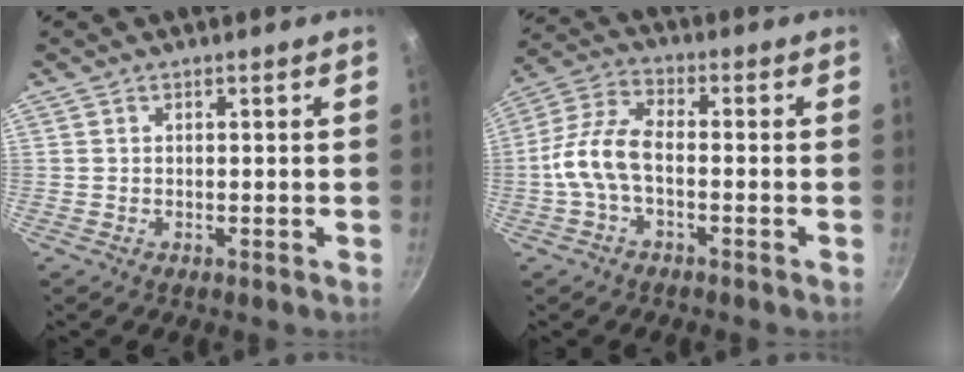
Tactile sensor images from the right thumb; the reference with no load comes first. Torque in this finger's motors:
{"motor_torque": [0.20, 0.05, 1.37, -0.53, 0.09]}